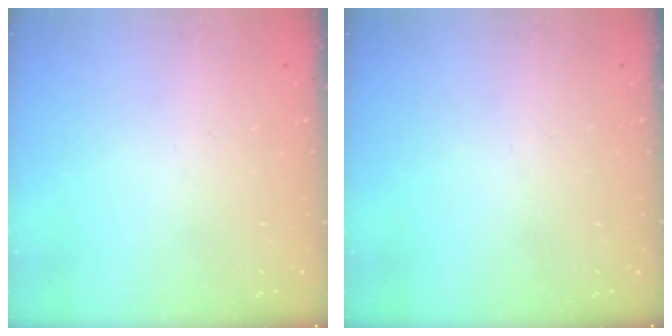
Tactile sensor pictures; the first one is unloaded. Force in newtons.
{"total": 0.0}